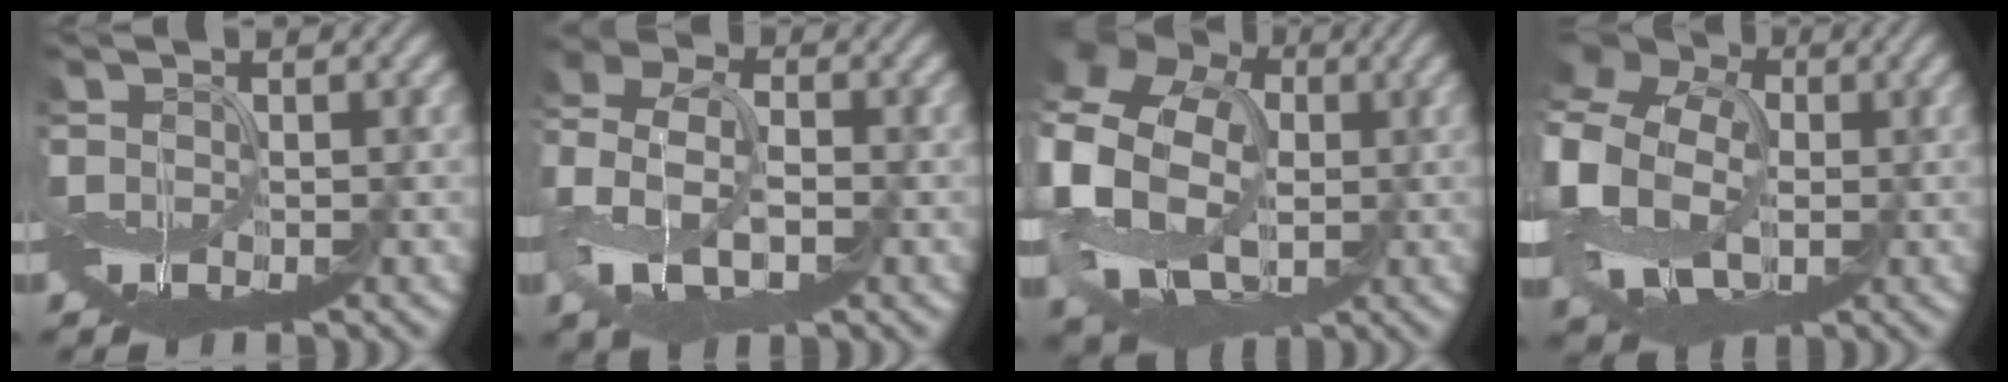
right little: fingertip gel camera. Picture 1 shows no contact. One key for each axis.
{"total": 7.2, "fx": -1.5, "fy": 4.8, "fz": 5.2, "tx": -0.119, "ty": 0.010, "tz": -0.042}
{"total": 18.3, "fx": 1.3, "fy": 15.2, "fz": 10.1, "tx": -0.236, "ty": 0.000, "tz": -0.013}
{"total": 15.3, "fx": 0.9, "fy": 12.1, "fz": 9.4, "tx": -0.212, "ty": 0.000, "tz": -0.018}